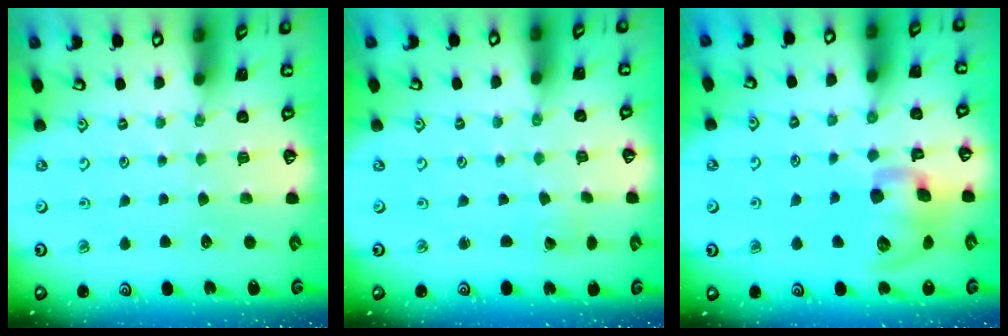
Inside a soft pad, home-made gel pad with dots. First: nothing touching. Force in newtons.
{"total": 0.0}
{"total": 13.4, "press": 13.2, "slide": 2.0}